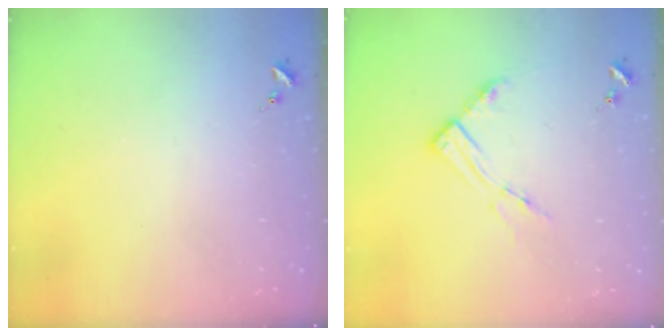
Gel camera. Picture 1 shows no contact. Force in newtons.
{"total": 8.6, "press": 8.5, "slide": 0.9}